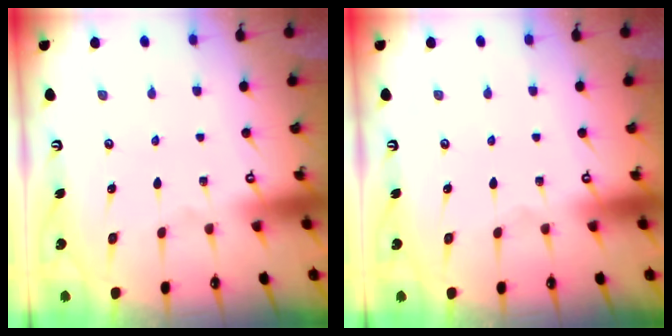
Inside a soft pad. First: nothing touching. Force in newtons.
{"total": 0.0}